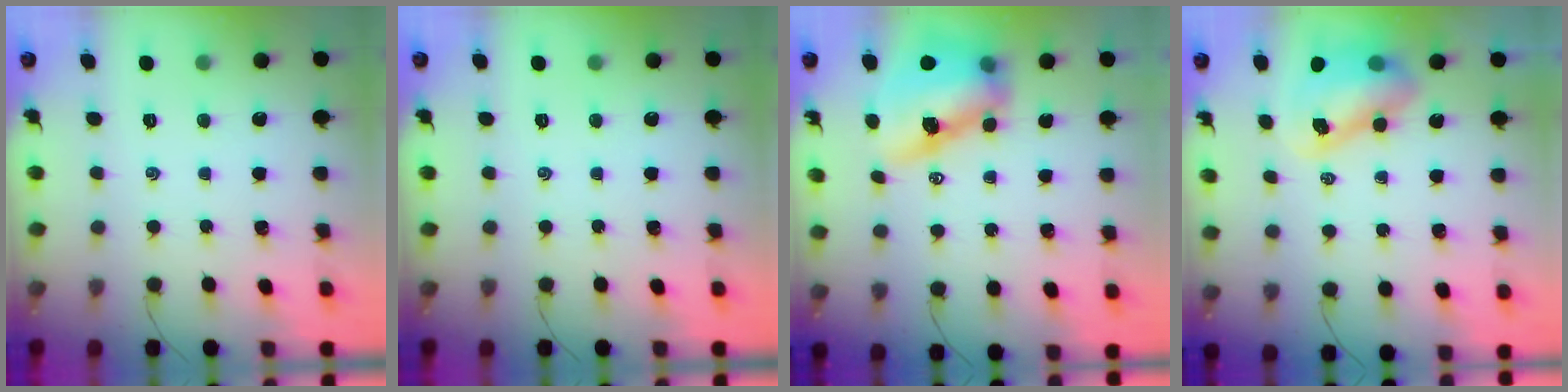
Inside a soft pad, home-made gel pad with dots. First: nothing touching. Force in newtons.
{"total": 0.0}
{"total": 12.9, "press": 12.4, "slide": 3.6}
{"total": 9.0, "press": 8.8, "slide": 2.1}